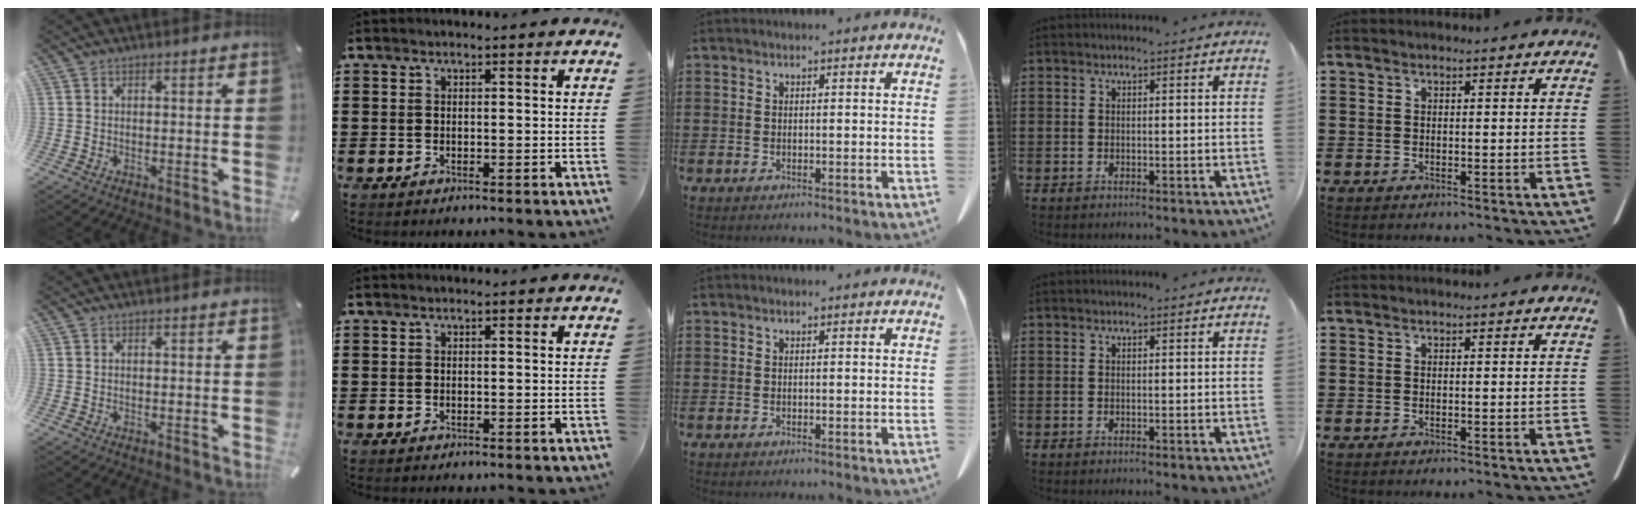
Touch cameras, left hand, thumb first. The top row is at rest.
{}